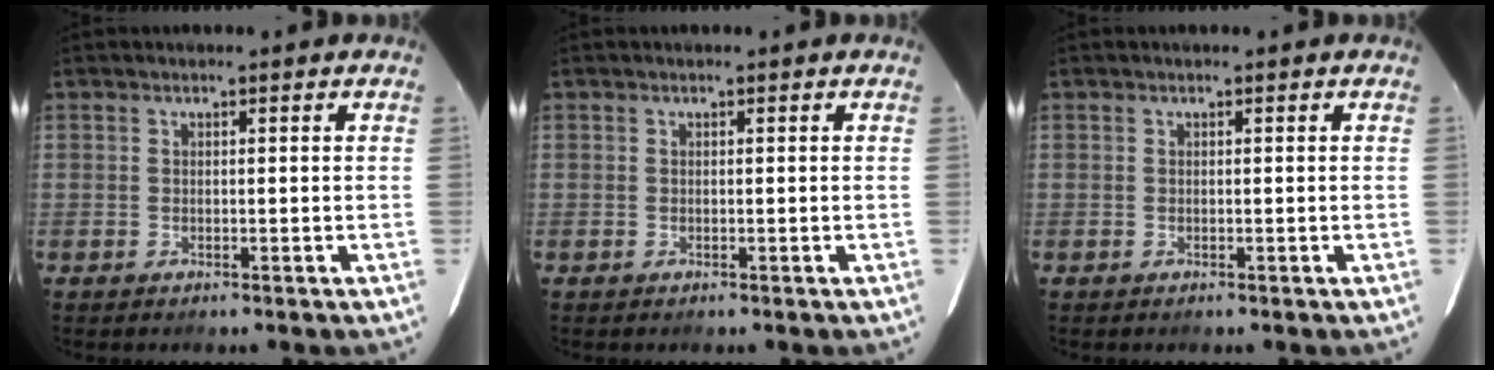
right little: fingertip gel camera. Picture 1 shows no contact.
{"total": 0.0}
{"total": 0.0}